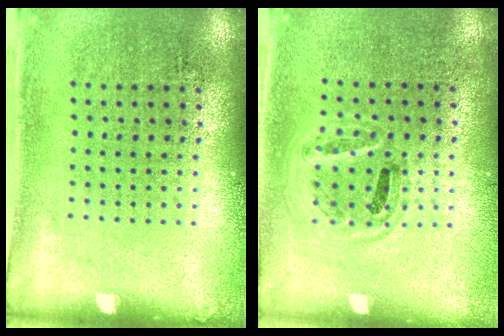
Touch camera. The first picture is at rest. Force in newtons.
{"total": 1.0, "press": 0.9, "slide": 0.4}